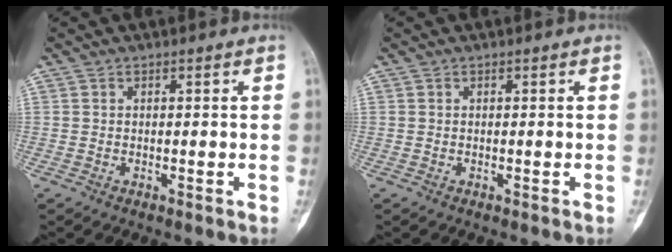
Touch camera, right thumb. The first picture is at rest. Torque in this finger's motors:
{"motor_torque": [0.05, 0.05, -0.03, -0.03, 0.00]}